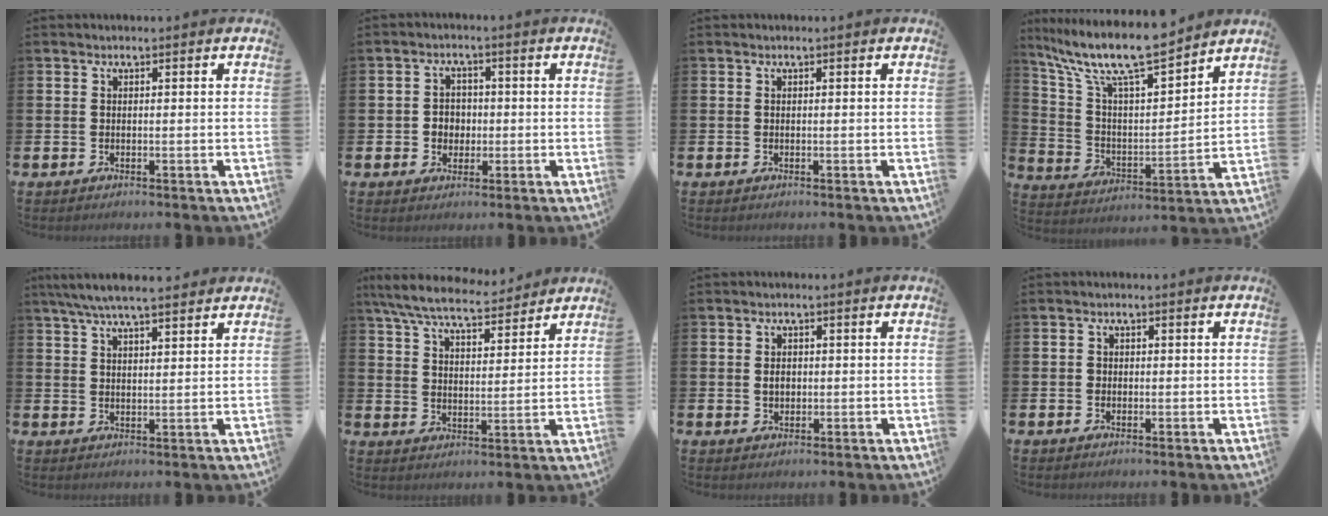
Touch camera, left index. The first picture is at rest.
{"total": 2.9, "force": [-0.2, 2.8, 0.9], "torque": [-0.005, 0.001, -0.015]}
{"total": 0.0}
{"total": 11.6, "force": [10.2, 1.8, 5.1], "torque": [-0.136, -0.062, 0.177]}
{"total": 5.9, "force": [5.4, 0.8, 2.4], "torque": [-0.057, -0.015, 0.098]}
{"total": 8.1, "force": [7.4, 1.5, 2.7], "torque": [-0.082, -0.034, 0.135]}
{"total": 1.7, "force": [0.2, 1.3, 1.0], "torque": [0.001, 0.001, -0.004]}
{"total": 0.9, "force": [-0.1, 0.8, 0.2], "torque": [0.008, 0.002, -0.008]}